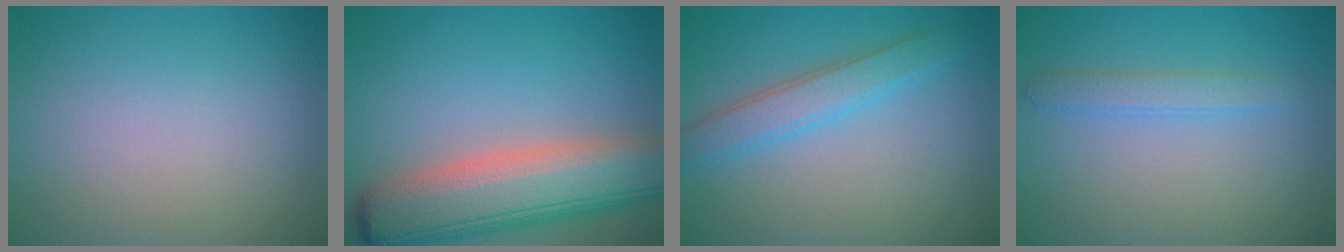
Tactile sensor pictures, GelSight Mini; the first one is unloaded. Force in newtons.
{"total": 9.7, "press": 9.7, "slide": 1.0}
{"total": 3.3, "press": 3.3, "slide": 0.1}
{"total": 1.8, "press": 1.8, "slide": 0.1}